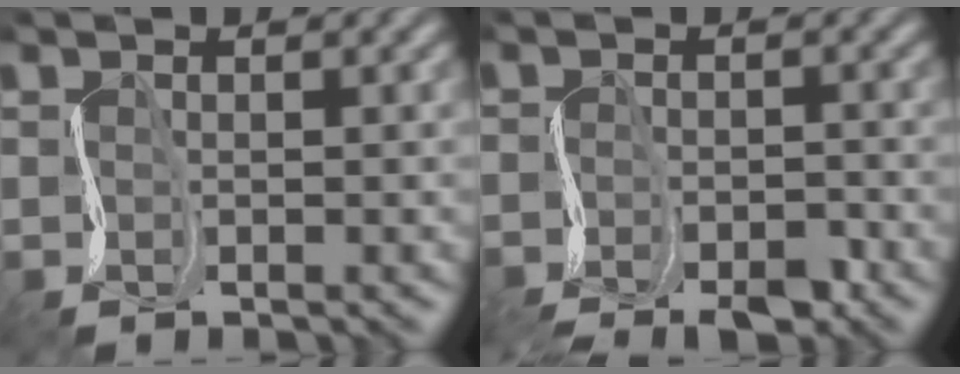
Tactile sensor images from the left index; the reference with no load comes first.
{"total": 3.8, "force": [-3.4, 0.9, 1.4], "torque": [-0.024, -0.003, -0.071]}